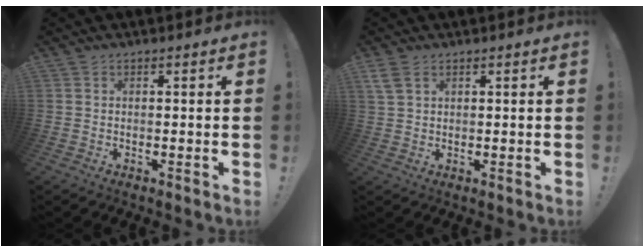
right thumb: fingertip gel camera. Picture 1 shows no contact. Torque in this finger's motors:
{"motor_torque": [-0.10, 0.45, 0.27, -0.09, 0.05]}